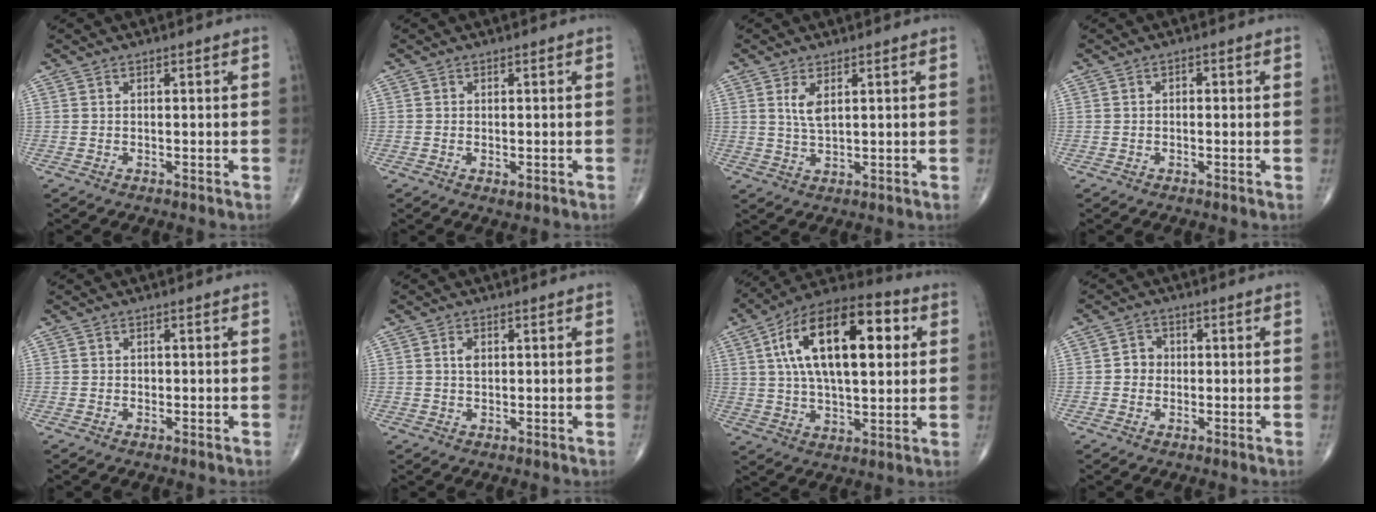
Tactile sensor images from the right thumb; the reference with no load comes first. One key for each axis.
{"total": 1.3, "fx": -0.3, "fy": 0.7, "fz": 1.0, "tx": -0.017, "ty": -0.004, "tz": -0.002}
{"total": 3.6, "fx": 1.4, "fy": 1.4, "fz": 3.1, "tx": -0.061, "ty": -0.008, "tz": 0.033}
{"total": 1.0, "fx": 0.0, "fy": 0.7, "fz": 0.7, "tx": 0.000, "ty": 0.005, "tz": -0.005}
{"total": 0.6, "fx": 0.0, "fy": 0.5, "fz": 0.3, "tx": -0.002, "ty": 0.002, "tz": -0.001}
{"total": 2.0, "fx": 0.5, "fy": 1.2, "fz": 1.5, "tx": -0.025, "ty": 0.000, "tz": 0.008}
{"total": 22.9, "fx": 5.8, "fy": 10.7, "fz": 19.4, "tx": -0.309, "ty": 0.015, "tz": 0.085}
{"total": 2.8, "fx": -0.2, "fy": 2.6, "fz": 1.1, "tx": -0.001, "ty": 0.007, "tz": -0.010}